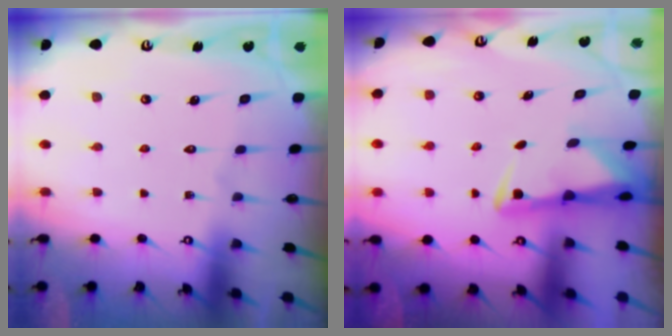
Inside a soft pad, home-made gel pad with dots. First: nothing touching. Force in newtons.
{"total": 2.8, "press": 2.8, "slide": 0.5}